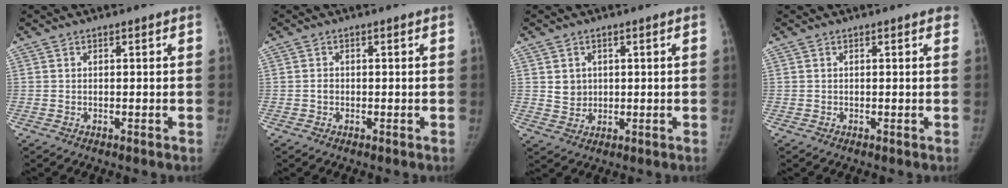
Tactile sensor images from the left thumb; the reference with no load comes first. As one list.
[{"total": 0.9, "force": [-0.2, 0.8, 0.5], "torque": [-0.004, 0.003, -0.003]}, {"total": 3.6, "force": [0.8, 3.2, 1.4], "torque": [-0.007, -0.007, 0.023]}, {"total": 1.1, "force": [0.8, 0.4, 0.7], "torque": [-0.003, 0.001, 0.006]}]